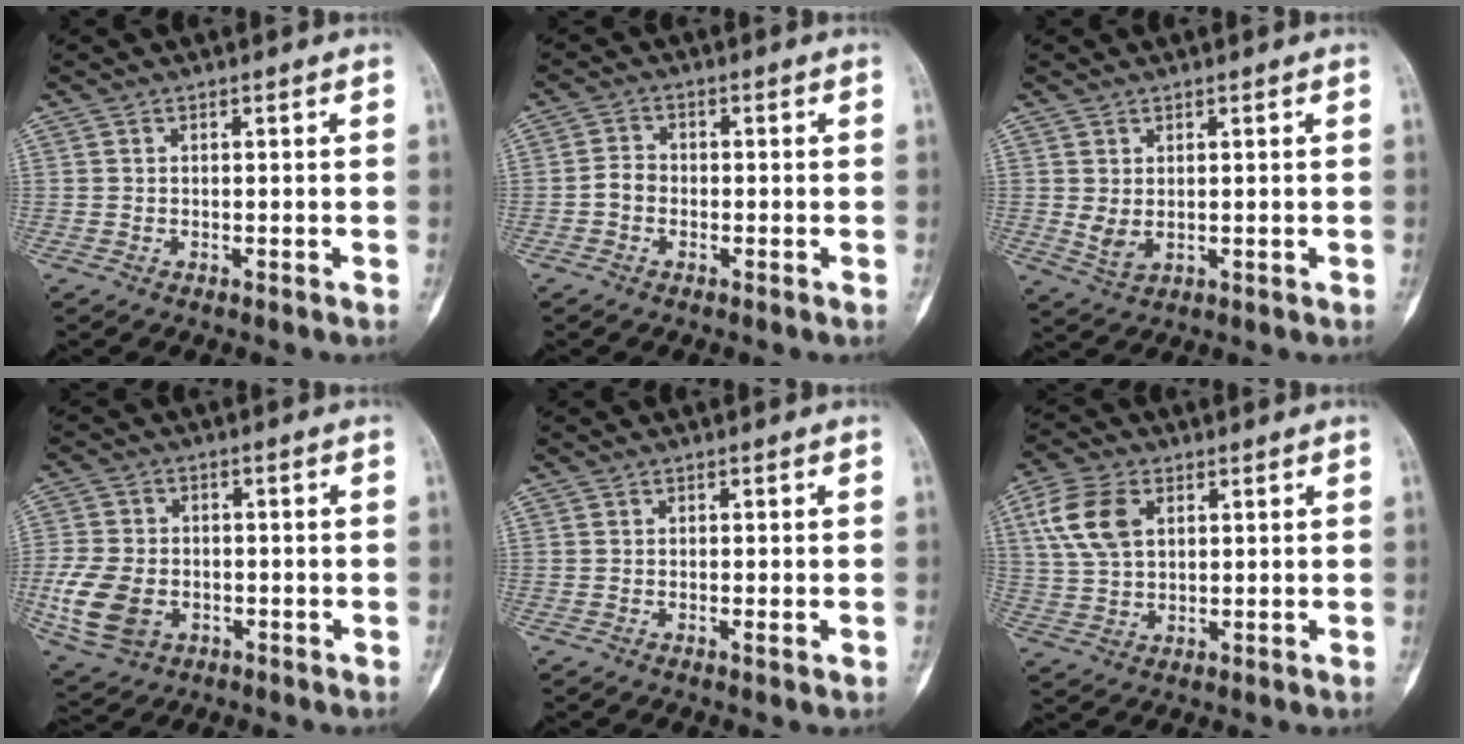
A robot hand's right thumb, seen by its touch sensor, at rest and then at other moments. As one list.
[{"total": 2.7, "force": [-0.9, 2.1, 1.4], "torque": [-0.018, 0.010, -0.023]}, {"total": 3.2, "force": [0.4, 1.9, 2.5], "torque": [-0.043, -0.005, 0.019]}, {"total": 11.5, "force": [-3.0, 8.2, 7.4], "torque": [-0.151, 0.002, -0.051]}, {"total": 0.9, "force": [-0.2, 0.2, 0.9], "torque": [-0.013, -0.002, -0.004]}, {"total": 9.7, "force": [3.2, 6.1, 6.7], "torque": [-0.134, 0.003, 0.062]}]